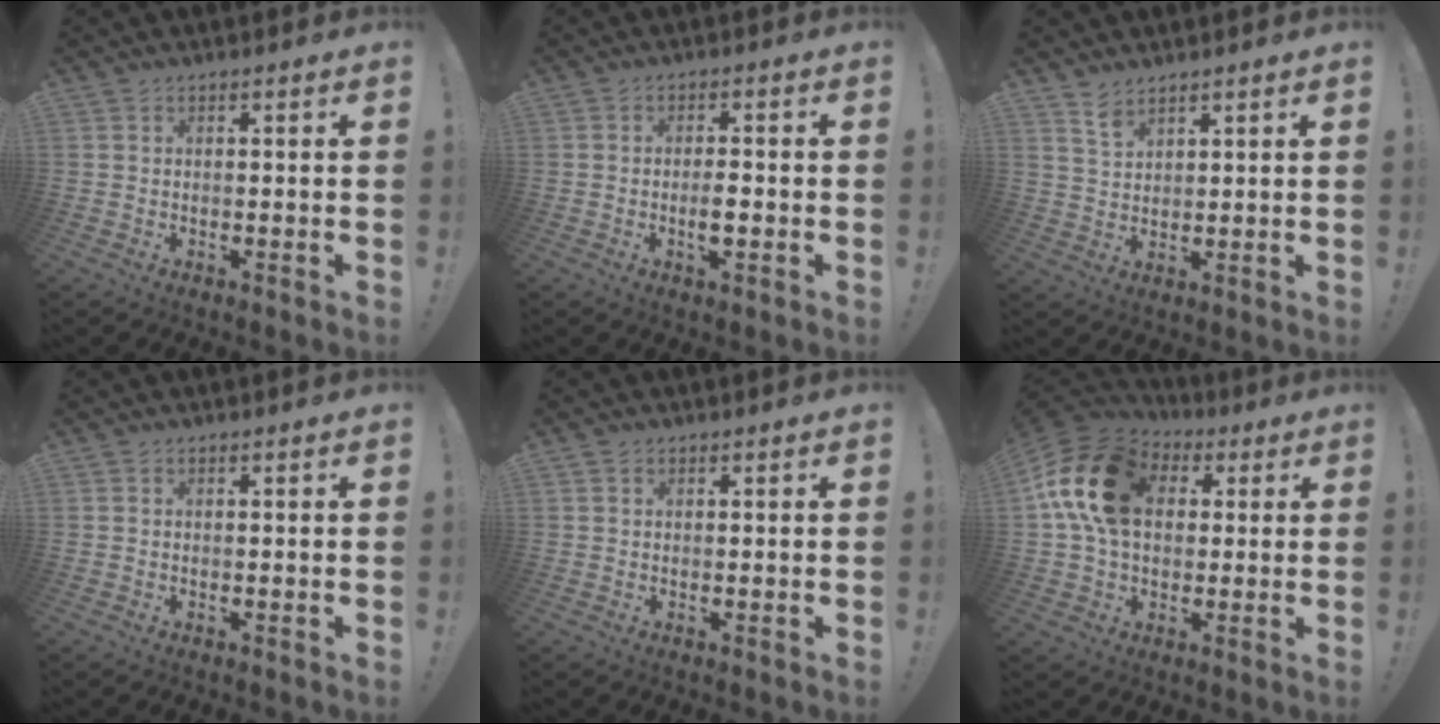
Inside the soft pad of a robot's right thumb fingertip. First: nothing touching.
{"total": 4.1, "force": [-1.3, 1.3, 3.7], "torque": [-0.065, 0.005, -0.023]}
{"total": 4.6, "force": [3.7, 1.8, 2.0], "torque": [-0.031, -0.026, 0.069]}
{"total": 0.0}
{"total": 0.7, "force": [0.3, 0.6, 0.0], "torque": [0.004, -0.001, 0.006]}
{"total": 18.9, "force": [4.5, 13.1, 12.8], "torque": [-0.221, 0.008, 0.084]}